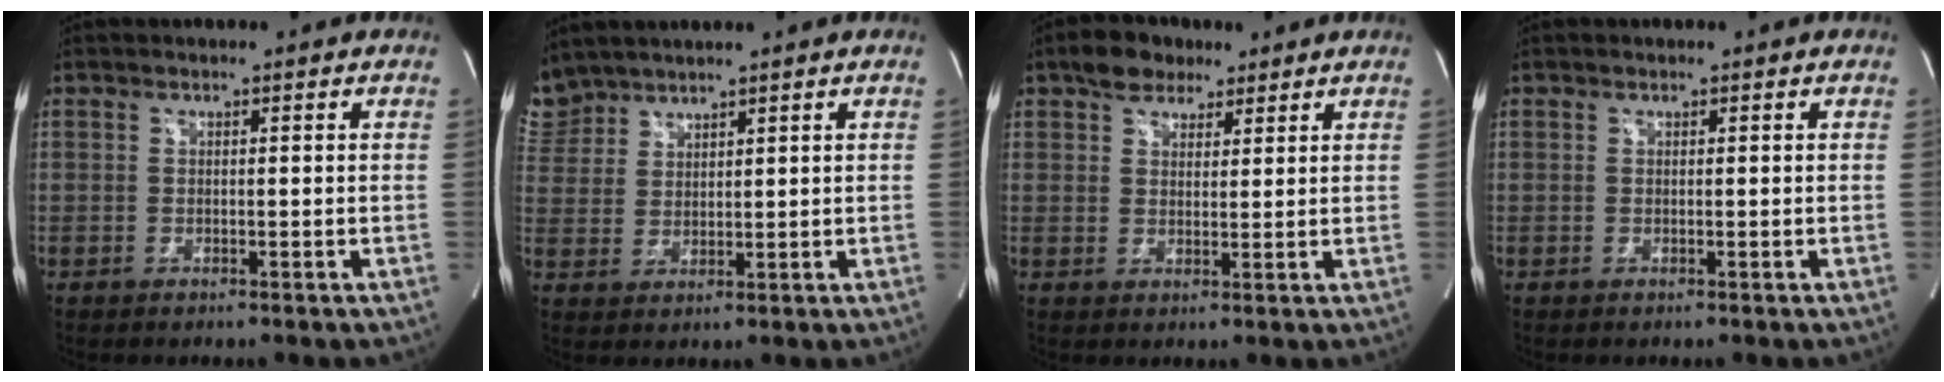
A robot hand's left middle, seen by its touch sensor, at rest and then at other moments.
{"total": 6.2, "force": [5.7, 2.2, 0.2], "torque": [-0.016, 0.015, 0.128]}
{"total": 5.6, "force": [3.9, 3.3, 2.3], "torque": [-0.043, 0.015, 0.070]}
{"total": 0.0}